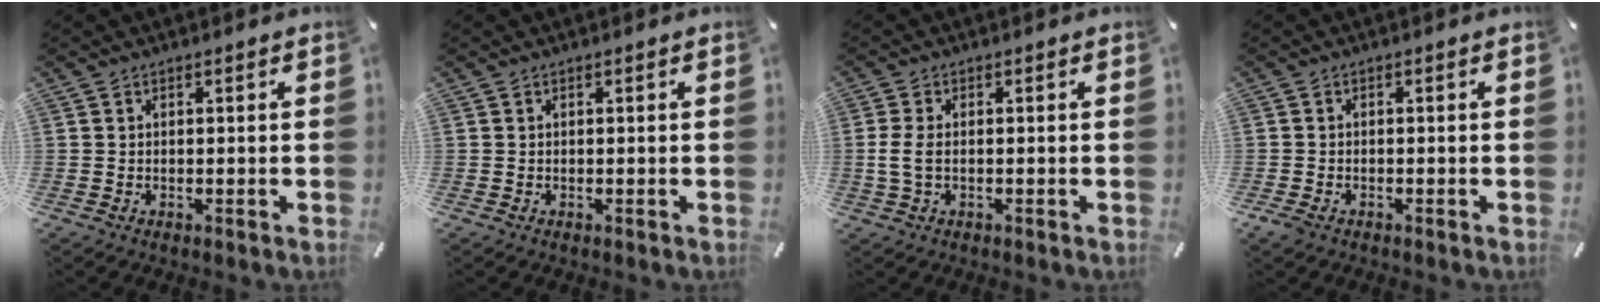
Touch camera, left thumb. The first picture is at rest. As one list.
[{"total": 0.0}, {"total": 4.3, "force": [-0.4, 2.2, 3.7], "torque": [-0.085, -0.003, -0.009]}, {"total": 1.6, "force": [-1.1, 0.9, 0.6], "torque": [-0.018, 0.001, -0.024]}]